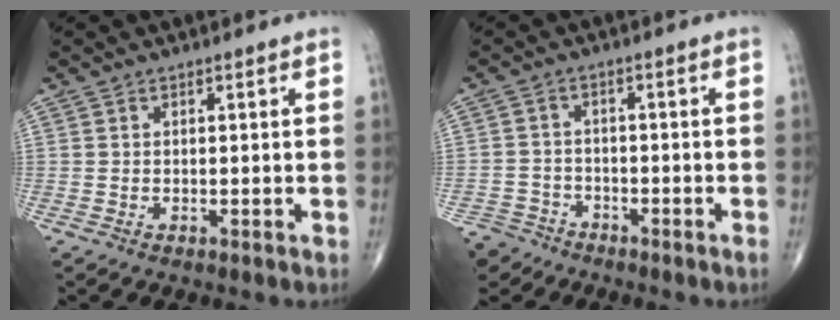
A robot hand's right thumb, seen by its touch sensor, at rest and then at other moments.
{"total": 6.0, "force": [-4.9, 3.4, 0.7], "torque": [-0.015, 0.018, -0.091]}